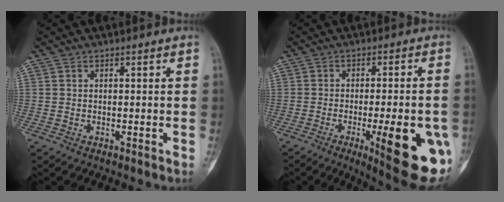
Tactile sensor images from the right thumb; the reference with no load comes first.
{"total": 17.0, "force": [-5.7, 4.1, 15.5], "torque": [-0.155, -0.003, -0.062]}